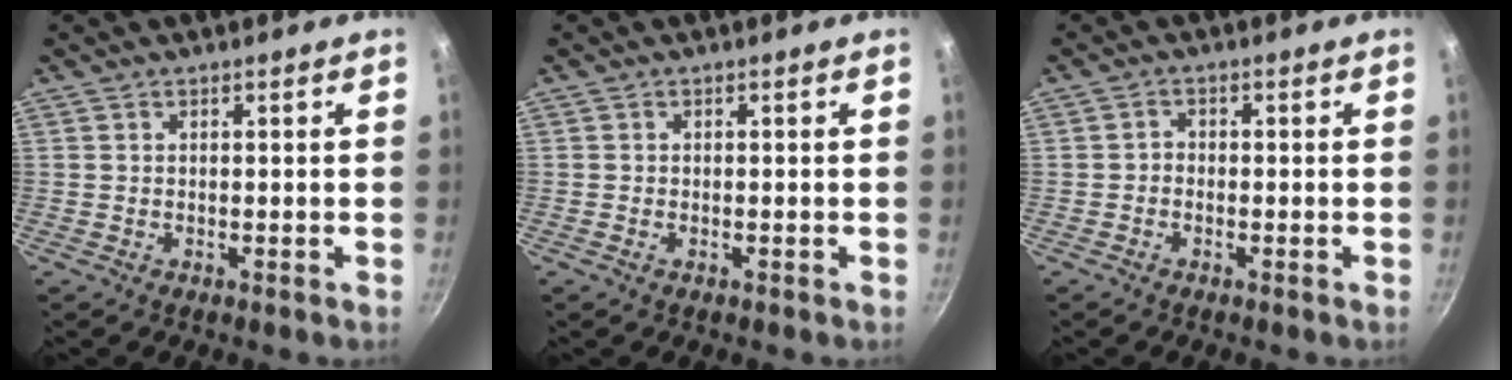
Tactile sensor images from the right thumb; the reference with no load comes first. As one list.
[{"total": 0.6, "force": [-0.3, 0.4, 0.4], "torque": [-0.009, 0.001, -0.008]}, {"total": 1.3, "force": [-0.6, 1.0, 0.6], "torque": [-0.010, 0.007, -0.016]}]